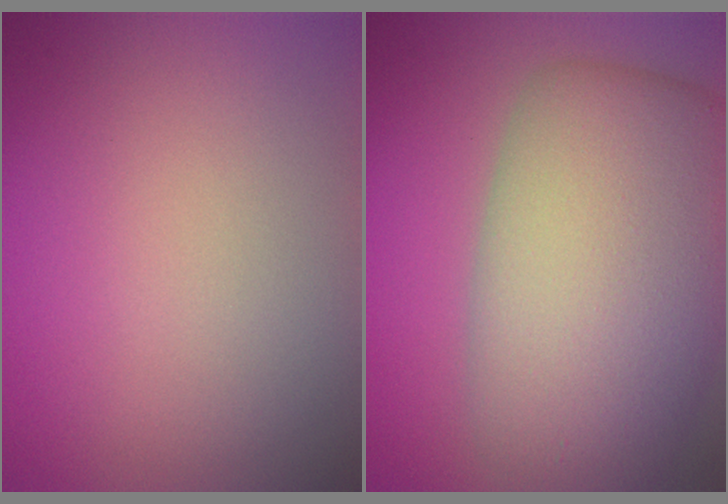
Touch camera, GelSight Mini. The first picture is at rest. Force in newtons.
{"total": 12.0, "press": 12.0, "slide": 0.5}